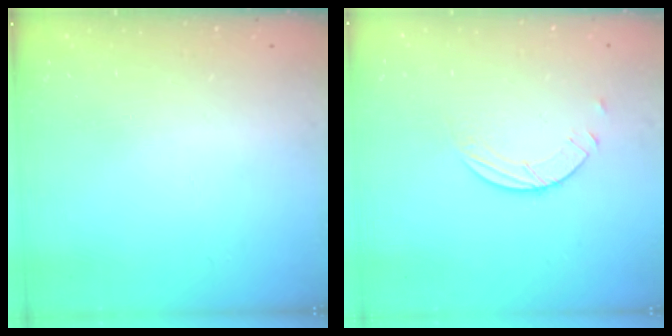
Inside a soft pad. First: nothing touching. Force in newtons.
{"total": 2.5, "press": 2.4, "slide": 0.2}